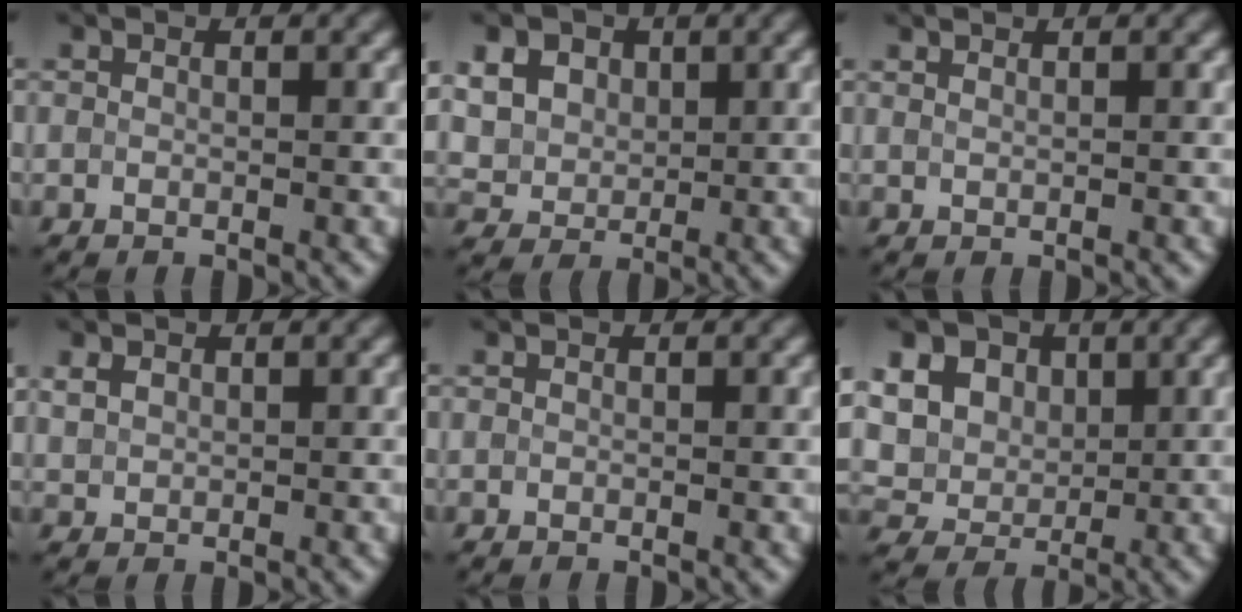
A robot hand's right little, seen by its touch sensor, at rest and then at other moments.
{"total": 8.9, "force": [3.8, 6.8, 4.4], "torque": [-0.097, 0.026, 0.055]}
{"total": 0.7, "force": [0.7, 0.1, 0.2], "torque": [-0.002, -0.001, 0.011]}
{"total": 1.4, "force": [0.7, 1.0, 0.6], "torque": [-0.014, 0.003, 0.018]}
{"total": 0.0}
{"total": 12.6, "force": [4.7, 9.9, 6.1], "torque": [-0.139, 0.026, 0.073]}